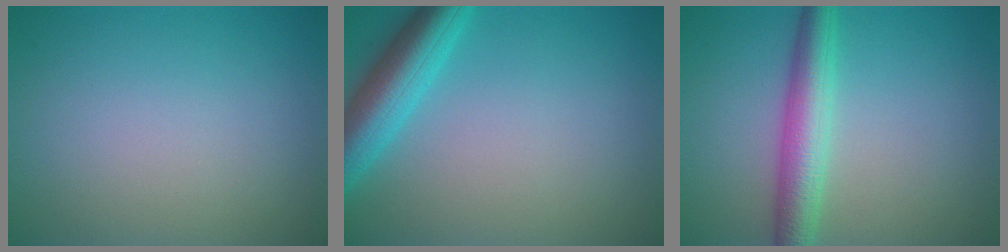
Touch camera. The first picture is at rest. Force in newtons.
{"total": 5.5, "press": 5.5, "slide": 0.3}
{"total": 4.6, "press": 4.6, "slide": 0.0}